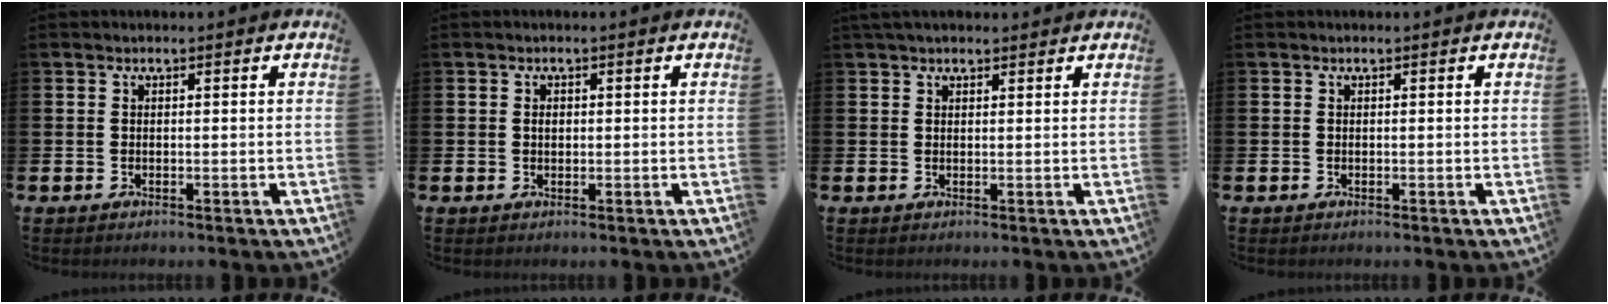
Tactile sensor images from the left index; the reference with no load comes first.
{"total": 0.9, "force": [0.2, 0.6, 0.6], "torque": [0.000, 0.000, 0.000]}
{"total": 1.9, "force": [1.7, 0.7, 0.6], "torque": [-0.005, 0.002, 0.028]}
{"total": 0.0}